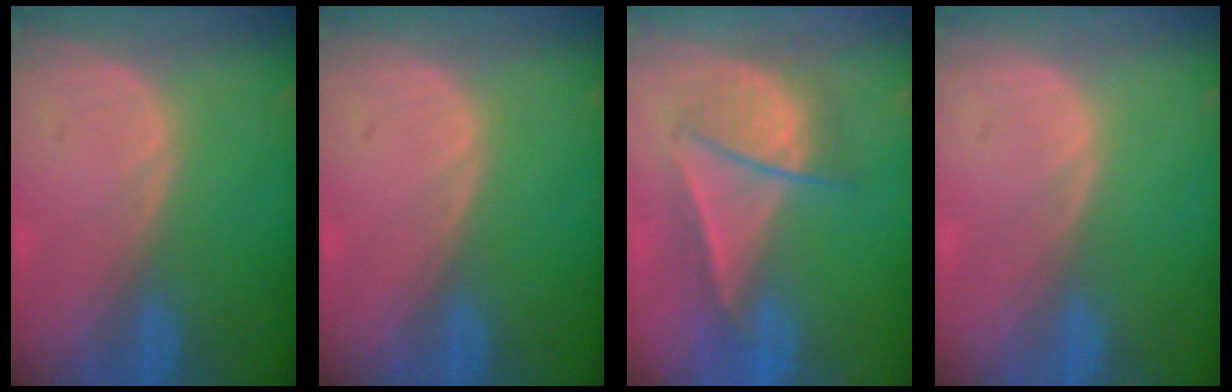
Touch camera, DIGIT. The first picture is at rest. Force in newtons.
{"total": 0.0}
{"total": 6.8, "press": 6.8, "slide": 0.4}
{"total": 0.0}